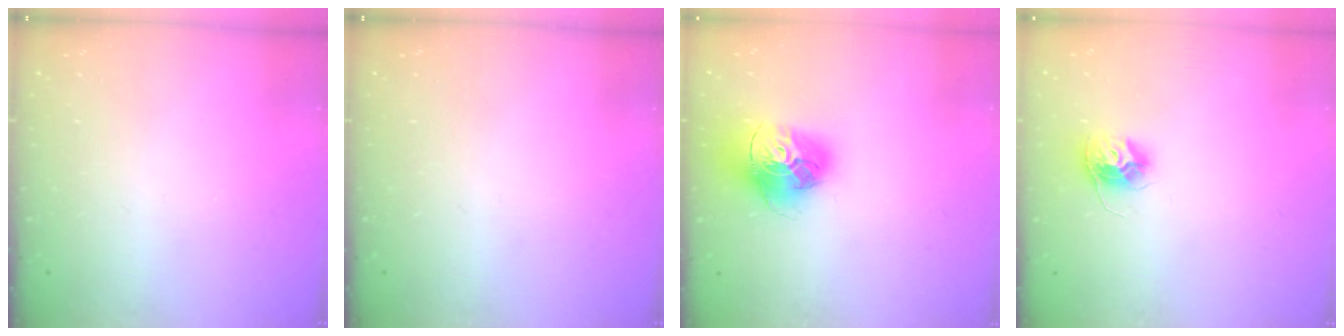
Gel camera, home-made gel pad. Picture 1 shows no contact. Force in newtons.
{"total": 0.0}
{"total": 17.0, "press": 16.9, "slide": 1.7}
{"total": 10.3, "press": 10.3, "slide": 0.6}